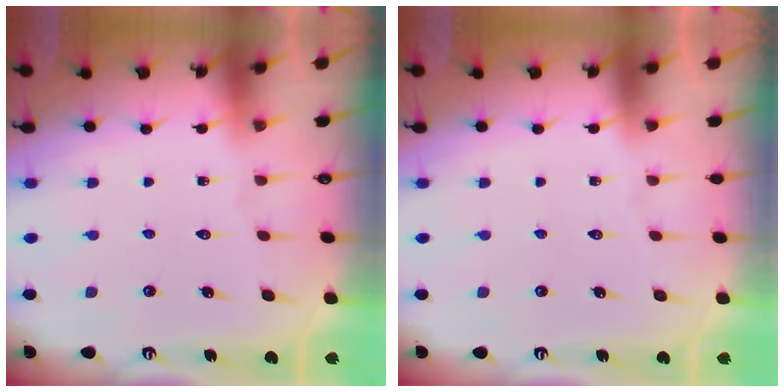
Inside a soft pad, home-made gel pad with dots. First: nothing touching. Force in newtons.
{"total": 0.0}